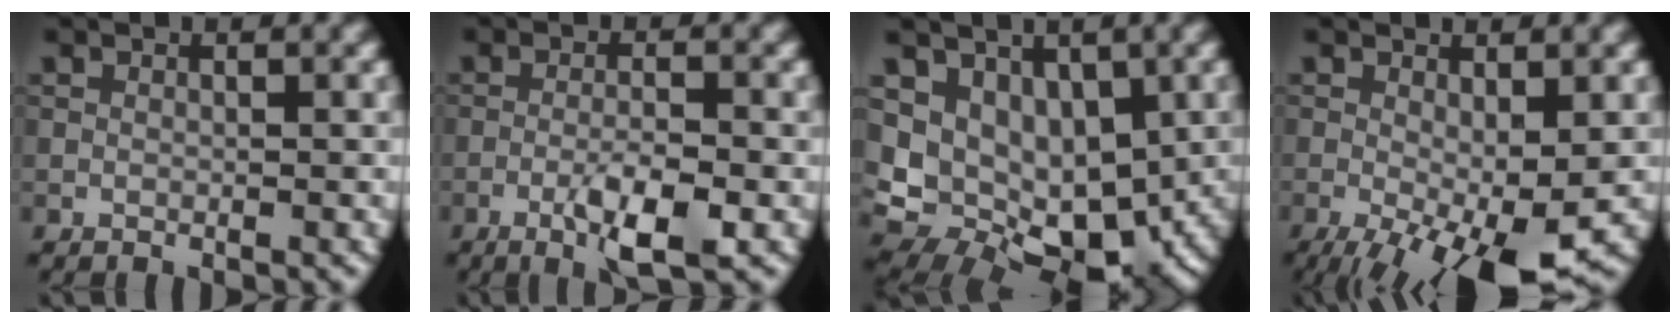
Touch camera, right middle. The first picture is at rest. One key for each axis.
{"total": 4.3, "fx": -2.0, "fy": 0.7, "fz": 3.8, "tx": -0.070, "ty": 0.003, "tz": -0.036}
{"total": 10.0, "fx": 1.5, "fy": 6.8, "fz": 7.2, "tx": -0.114, "ty": -0.021, "tz": 0.033}
{"total": 8.1, "fx": -3.0, "fy": 2.5, "fz": 7.0, "tx": -0.126, "ty": -0.019, "tz": -0.040}